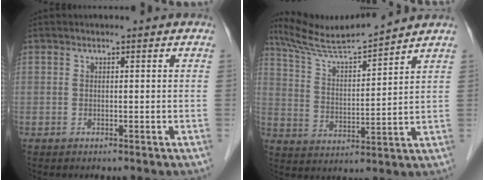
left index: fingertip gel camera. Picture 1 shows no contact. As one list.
[{"total": 11.0, "force": [10.3, -1.2, 3.7], "torque": [-0.076, 0.008, 0.189]}]